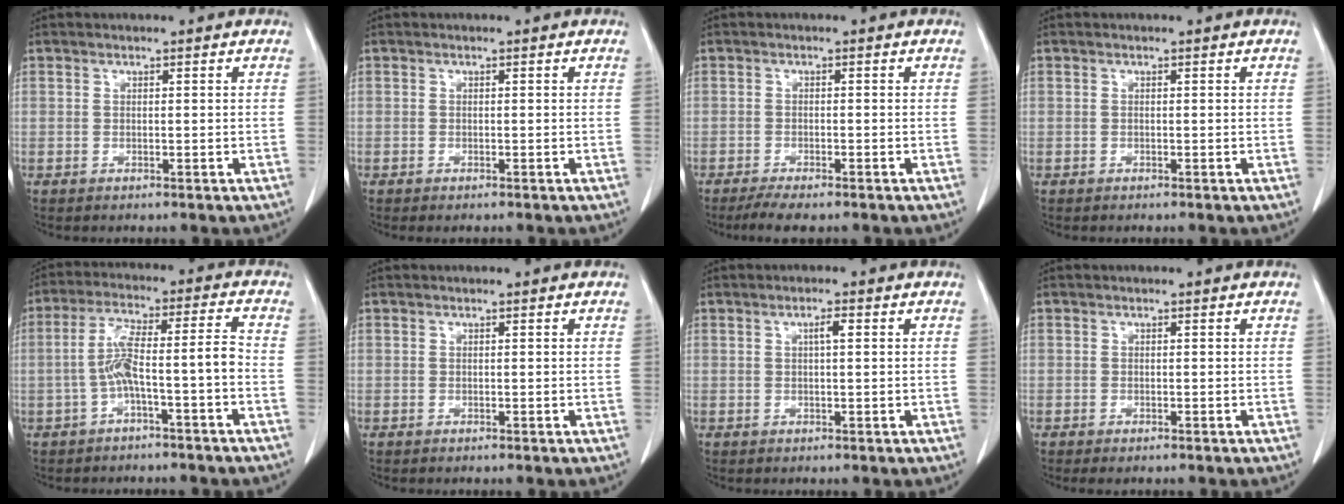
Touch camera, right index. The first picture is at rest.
{"total": 0.5, "force": [-0.5, 0.1, 0.2], "torque": [-0.009, -0.002, -0.005]}
{"total": 3.8, "force": [-3.0, 0.6, 2.2], "torque": [-0.040, -0.009, -0.047]}
{"total": 0.0}
{"total": 7.9, "force": [-2.5, 0.4, 7.5], "torque": [-0.140, 0.035, -0.042]}
{"total": 0.0}
{"total": 1.7, "force": [0.4, 0.2, 1.6], "torque": [-0.028, 0.004, 0.006]}
{"total": 1.0, "force": [-0.8, 0.3, 0.5], "torque": [-0.009, -0.002, -0.008]}